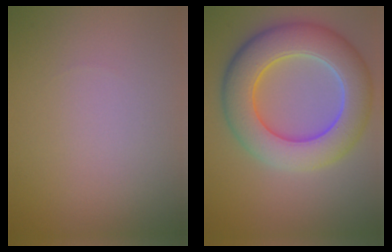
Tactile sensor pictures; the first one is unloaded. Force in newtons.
{"total": 9.4, "press": 9.4, "slide": 0.5}